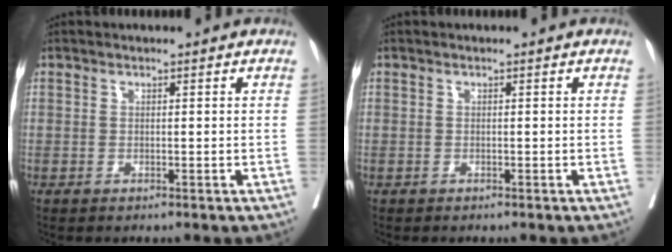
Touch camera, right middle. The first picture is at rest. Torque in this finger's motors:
{"motor_torque": [-0.15, -0.15, 0.02, 0.01]}